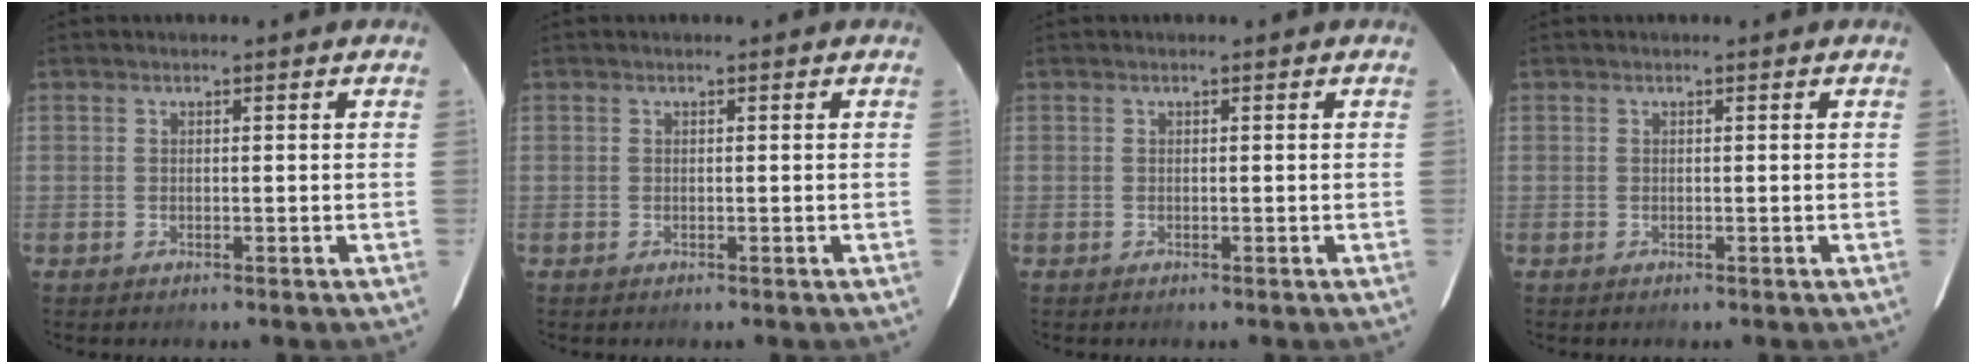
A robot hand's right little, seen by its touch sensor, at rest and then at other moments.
{"total": 0.0}
{"total": 0.0}
{"total": 0.0}